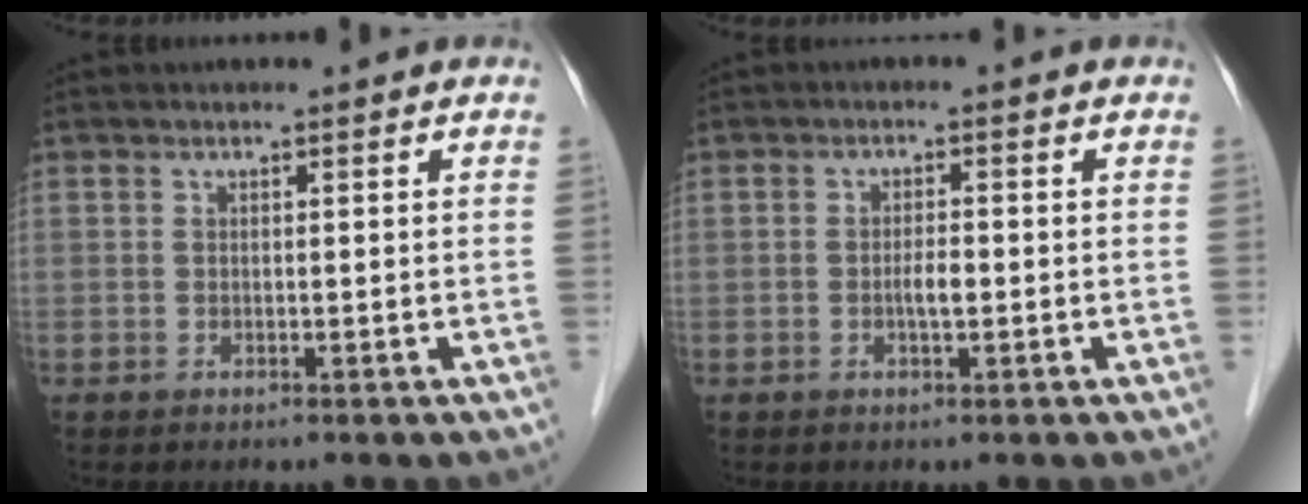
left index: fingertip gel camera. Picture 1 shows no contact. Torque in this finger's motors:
{"motor_torque": [0.34, 0.28, 0.08, 0.02]}